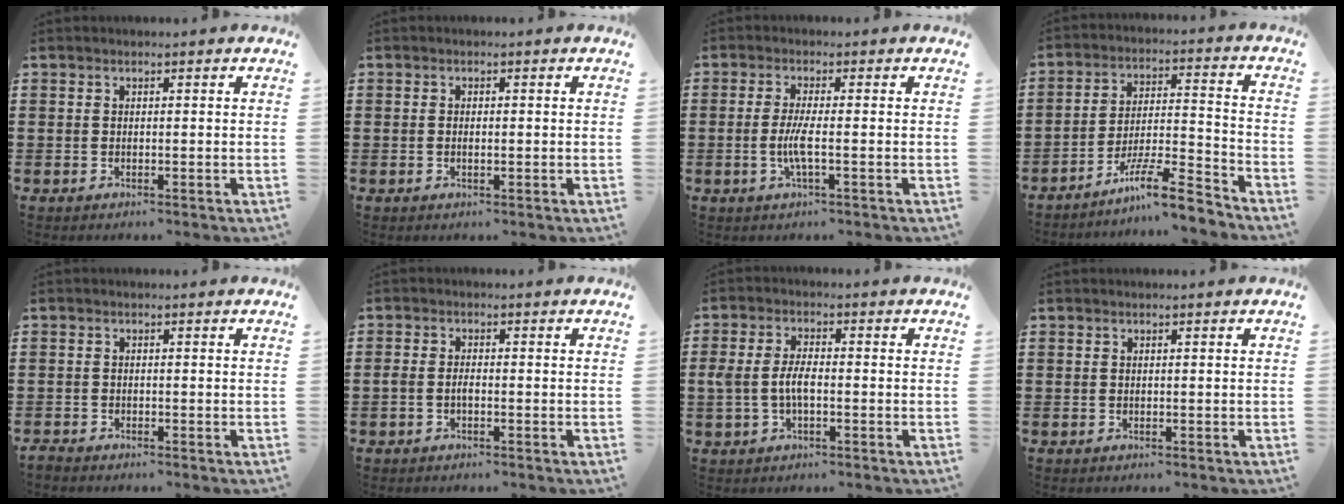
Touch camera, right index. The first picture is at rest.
{"total": 1.1, "force": [-0.2, 0.4, 1.0], "torque": [-0.019, -0.002, -0.002]}
{"total": 4.0, "force": [-0.9, 0.3, 3.9], "torque": [-0.091, -0.012, -0.024]}
{"total": 10.1, "force": [-8.3, 1.0, 5.6], "torque": [-0.092, 0.021, -0.158]}
{"total": 1.0, "force": [-1.0, 0.1, -0.1], "torque": [-0.001, 0.001, -0.021]}
{"total": 1.4, "force": [-0.7, 0.5, 1.1], "torque": [-0.023, 0.002, -0.014]}
{"total": 4.3, "force": [-0.7, 2.0, 3.7], "torque": [-0.089, 0.000, -0.020]}
{"total": 0.0}